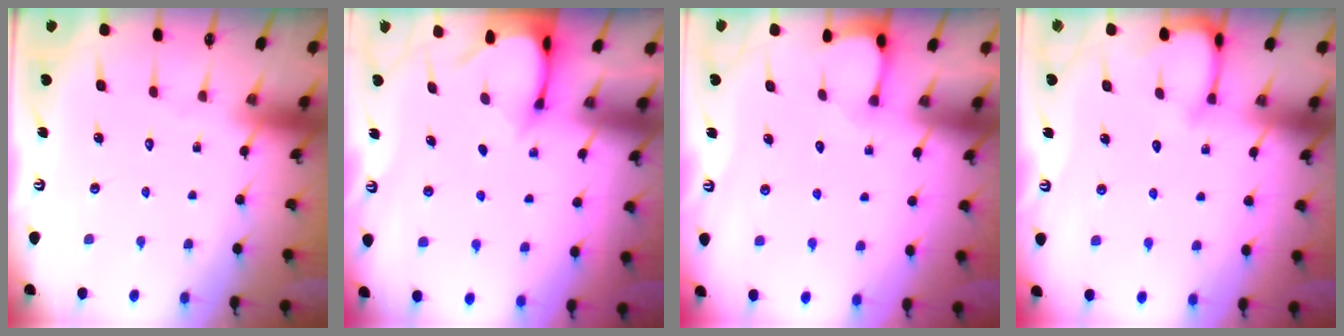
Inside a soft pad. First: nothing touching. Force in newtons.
{"total": 3.2, "press": 3.2, "slide": 0.3}
{"total": 1.9, "press": 1.9, "slide": 0.2}
{"total": 4.1, "press": 4.0, "slide": 0.5}